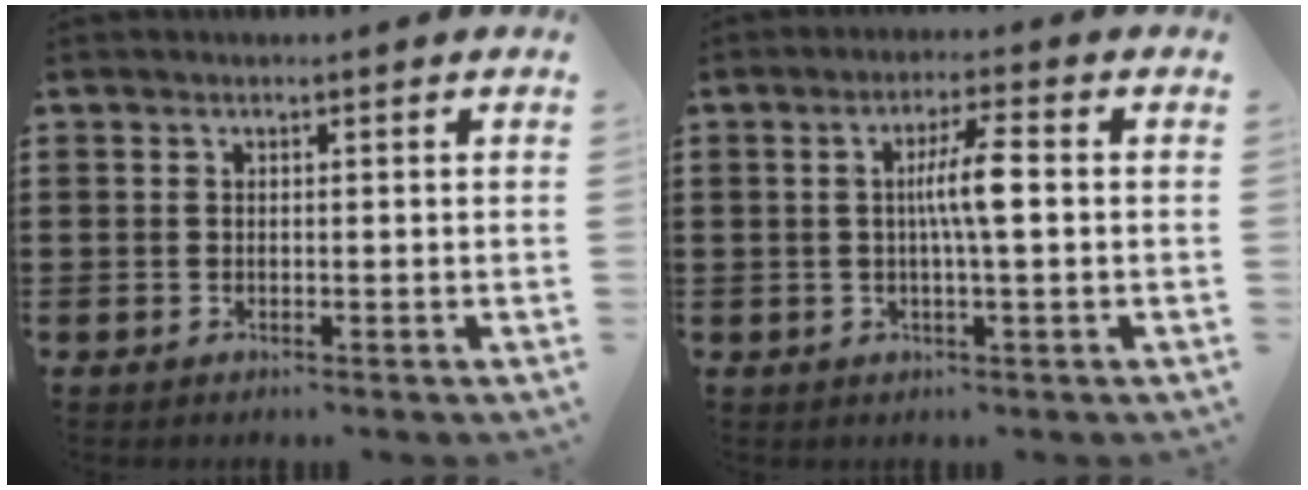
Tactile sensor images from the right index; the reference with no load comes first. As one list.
[{"total": 5.3, "force": [0.1, 0.4, 5.3], "torque": [-0.096, 0.002, -0.003]}]